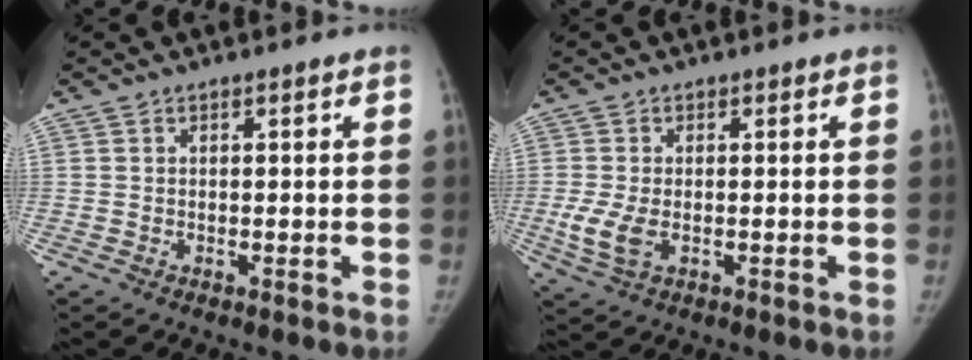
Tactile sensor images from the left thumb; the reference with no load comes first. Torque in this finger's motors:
{"motor_torque": [-0.08, 0.11, 0.37, -0.17, 0.04]}